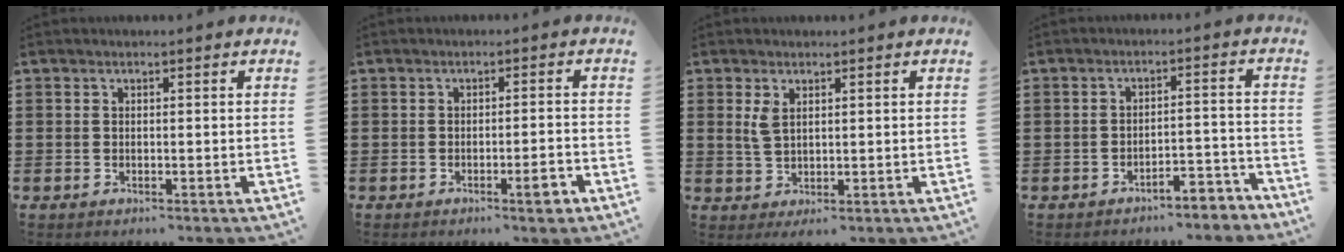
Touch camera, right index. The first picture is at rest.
{"total": 3.4, "force": [-2.0, 0.4, 2.8], "torque": [-0.044, -0.005, -0.034]}
{"total": 2.7, "force": [1.0, 1.1, 2.4], "torque": [-0.051, 0.005, 0.016]}
{"total": 3.9, "force": [-3.8, 0.5, 0.9], "torque": [-0.018, 0.006, -0.079]}